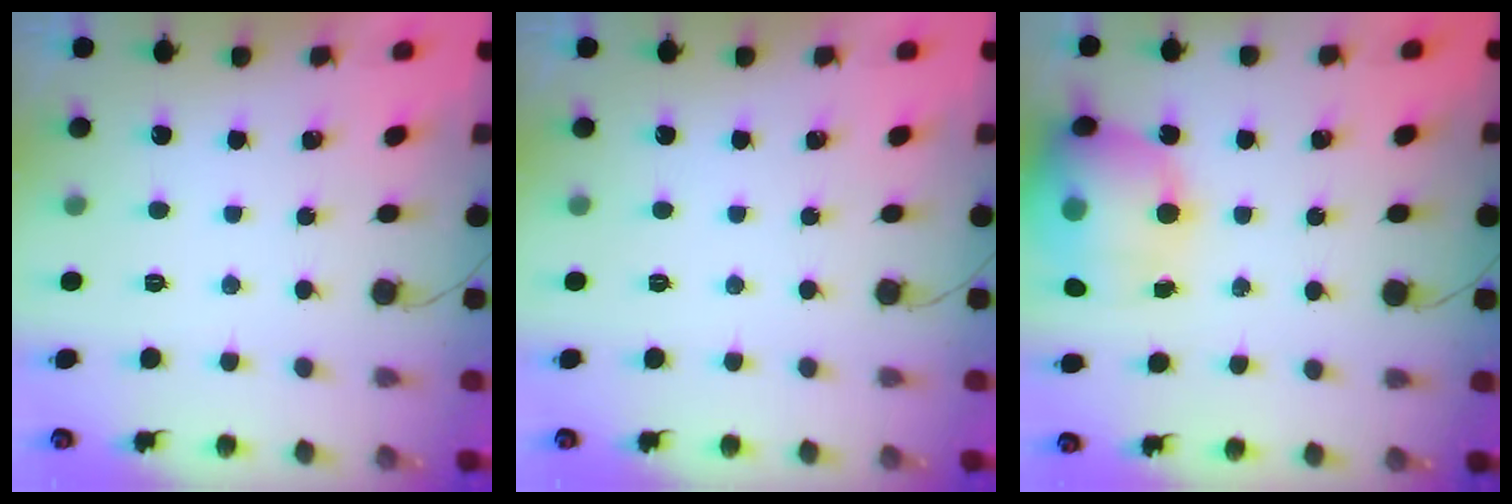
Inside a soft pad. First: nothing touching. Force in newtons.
{"total": 0.0}
{"total": 20.0, "press": 19.5, "slide": 4.2}